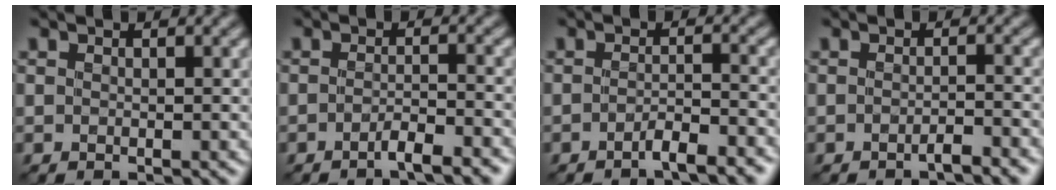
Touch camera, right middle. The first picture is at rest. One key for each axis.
{"total": 2.5, "fx": -1.8, "fy": 0.4, "fz": 1.7, "tx": -0.026, "ty": 0.006, "tz": -0.038}
{"total": 2.5, "fx": -1.9, "fy": 0.4, "fz": 1.6, "tx": -0.026, "ty": 0.006, "tz": -0.039}
{"total": 1.6, "fx": -1.2, "fy": 0.1, "fz": 0.9, "tx": -0.011, "ty": 0.003, "tz": -0.026}